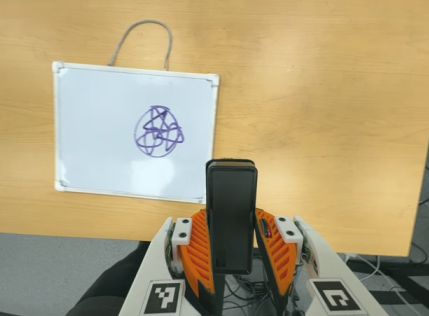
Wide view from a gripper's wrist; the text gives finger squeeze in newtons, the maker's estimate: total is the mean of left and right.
{"total": 3.8, "left": 2.4, "right": 5.3}